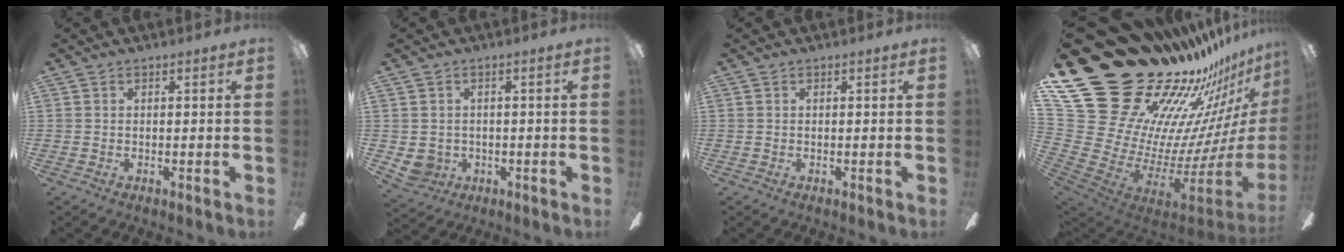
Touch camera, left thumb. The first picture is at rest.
{"total": 4.0, "force": [-0.2, 3.9, 0.8], "torque": [-0.035, 0.002, -0.004]}
{"total": 0.0}
{"total": 34.0, "force": [22.5, 18.2, 17.8], "torque": [-0.257, -0.259, 0.496]}